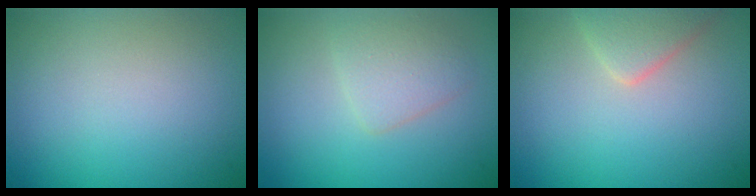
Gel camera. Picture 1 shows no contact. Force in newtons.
{"total": 2.2, "press": 2.2, "slide": 0.1}
{"total": 2.7, "press": 2.7, "slide": 0.1}